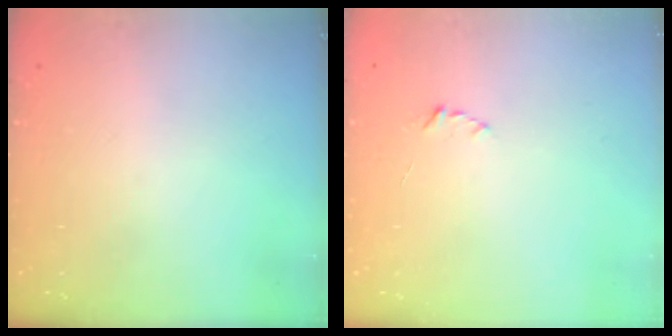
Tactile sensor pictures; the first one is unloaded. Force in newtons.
{"total": 1.9, "press": 1.9, "slide": 0.2}